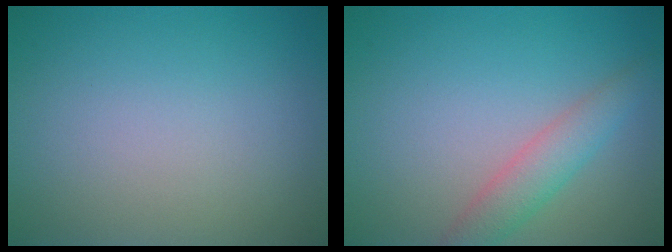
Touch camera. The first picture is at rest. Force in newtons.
{"total": 2.9, "press": 2.9, "slide": 0.1}